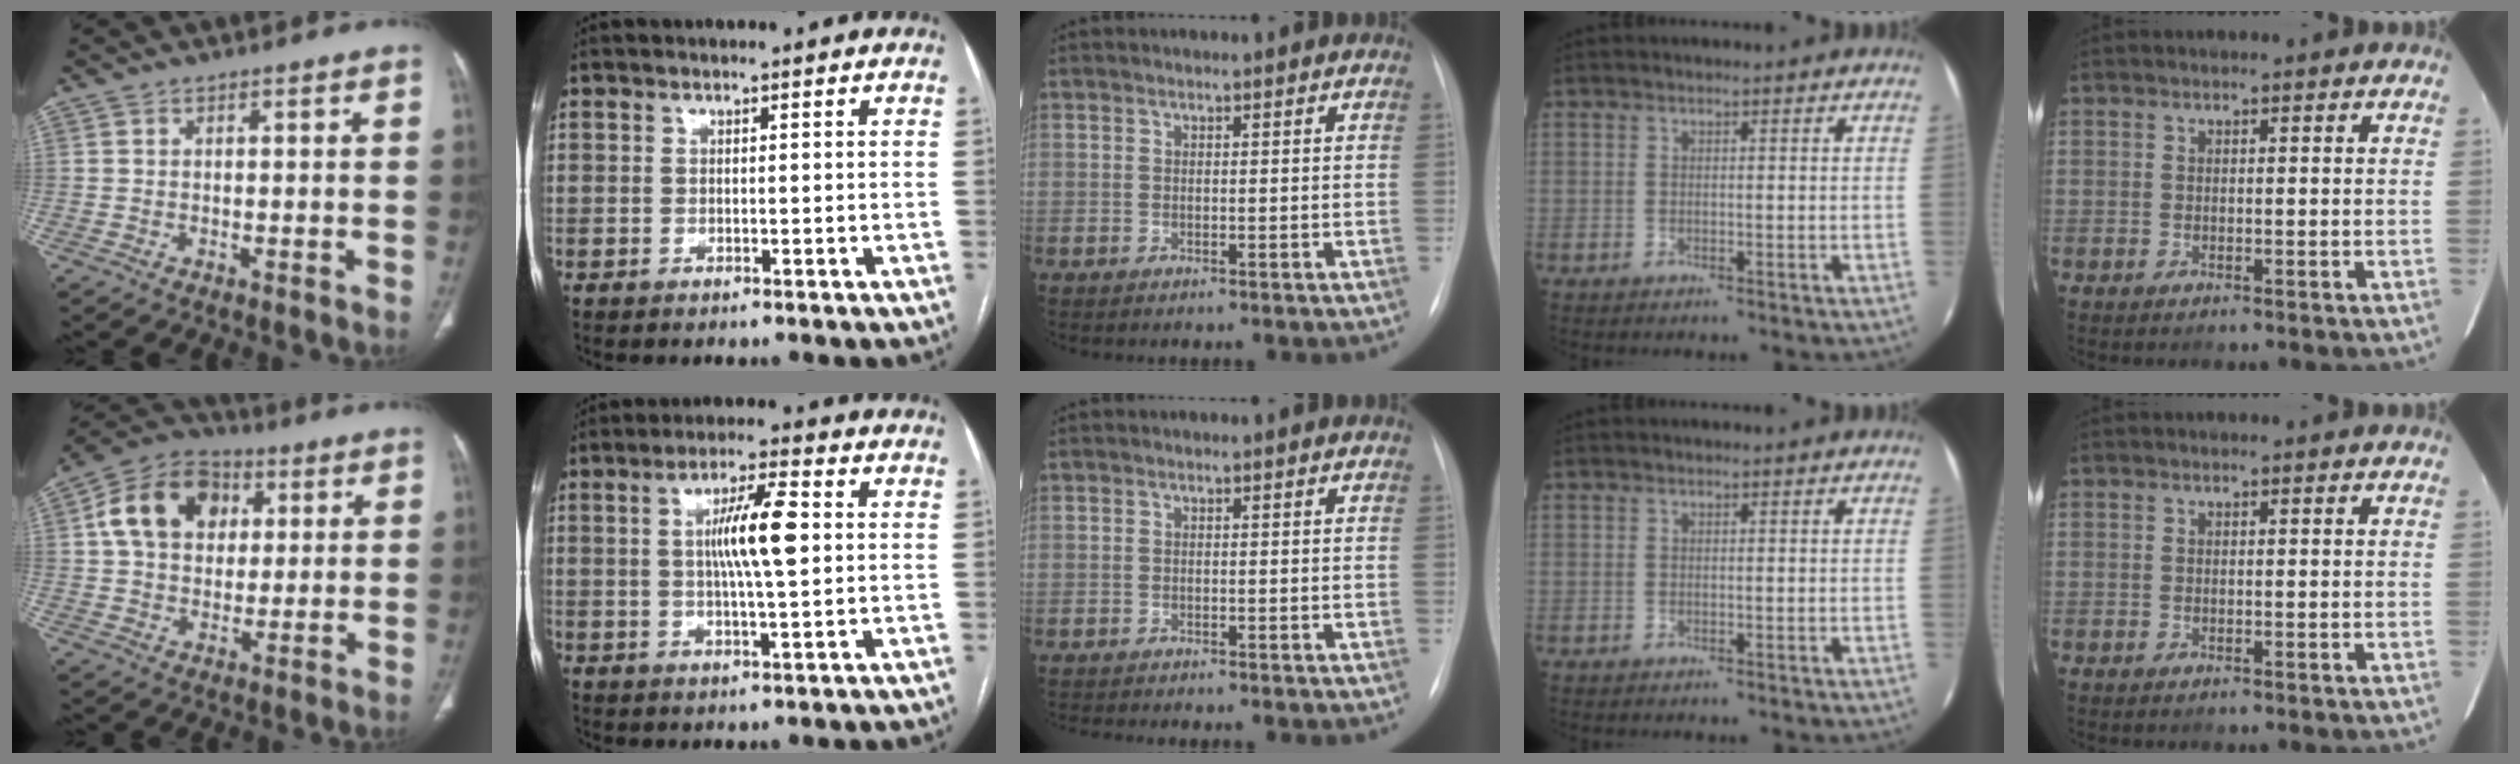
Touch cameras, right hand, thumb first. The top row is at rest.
{"thumb": {"total": 14.6, "force": [3.6, 11.0, 8.8], "torque": [-0.131, 0.010, 0.052]}, "index": {"total": 8.4, "force": [1.2, 0.7, 8.3], "torque": [-0.150, 0.005, 0.019]}, "middle": {"total": 4.2, "force": [-3.8, 0.3, 1.7], "torque": [-0.018, -0.005, -0.051]}}